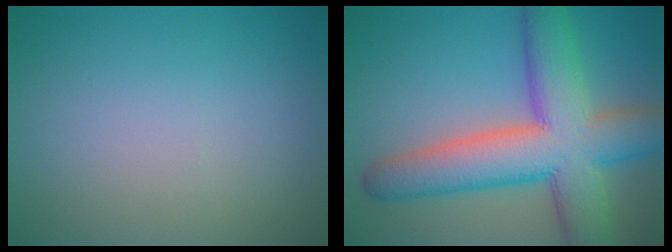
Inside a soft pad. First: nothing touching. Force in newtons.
{"total": 11.2, "press": 11.2, "slide": 0.6}